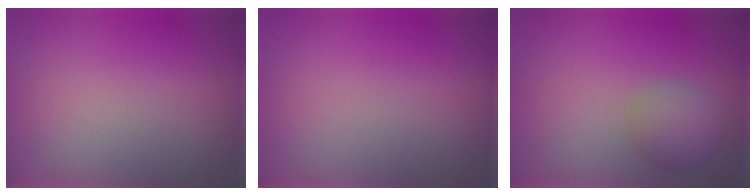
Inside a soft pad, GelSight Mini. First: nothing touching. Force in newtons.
{"total": 0.0}
{"total": 2.8, "press": 2.8, "slide": 0.1}